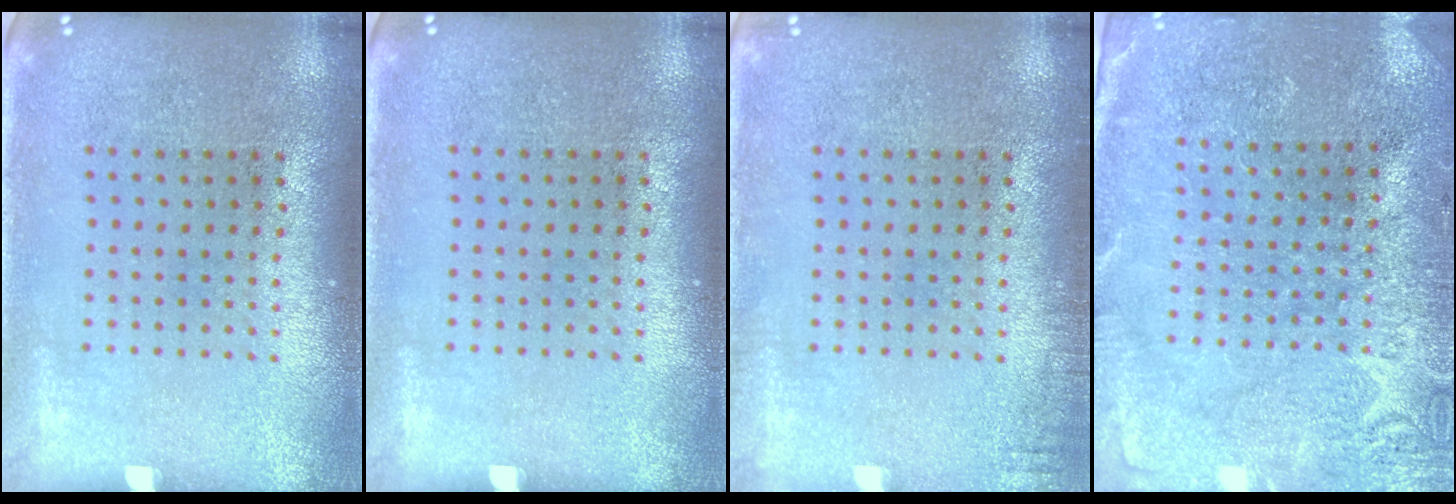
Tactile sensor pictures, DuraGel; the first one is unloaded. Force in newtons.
{"total": 0.0}
{"total": 1.3, "press": 1.3, "slide": 0.1}
{"total": 2.8, "press": 2.8, "slide": 0.1}